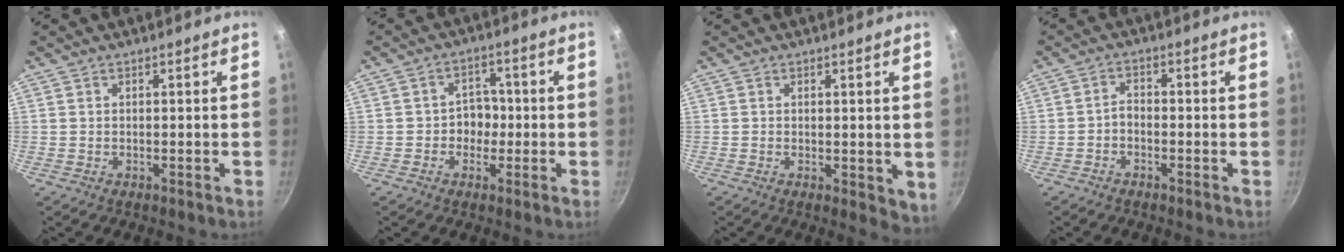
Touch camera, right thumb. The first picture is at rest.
{"total": 4.8, "force": [-0.8, 4.0, 2.6], "torque": [-0.005, 0.013, -0.022]}
{"total": 3.8, "force": [0.1, 1.6, 3.5], "torque": [-0.039, -0.013, 0.003]}
{"total": 2.3, "force": [-1.1, 1.4, 1.5], "torque": [-0.019, 0.015, -0.026]}